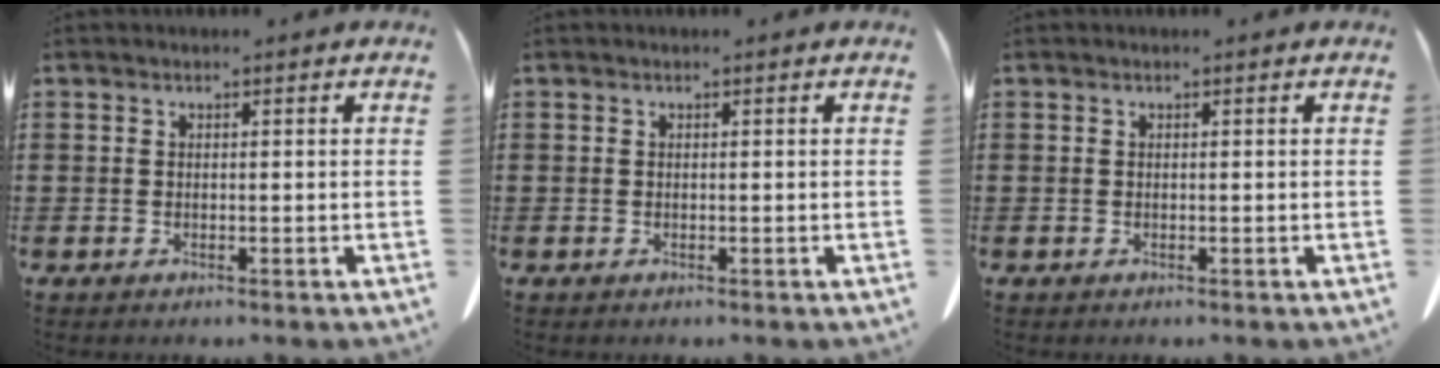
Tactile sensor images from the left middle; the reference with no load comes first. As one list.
[{"total": 0.0}, {"total": 0.0}]